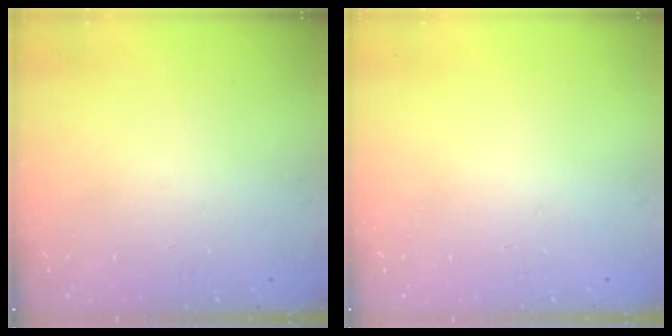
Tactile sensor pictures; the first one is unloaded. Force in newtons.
{"total": 0.0}